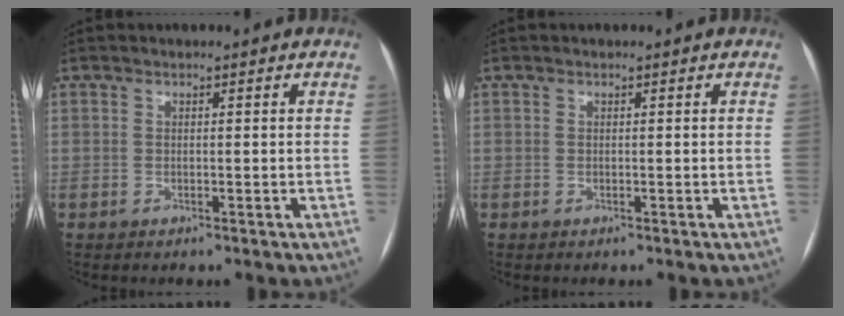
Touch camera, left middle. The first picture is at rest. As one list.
[{"total": 0.0}]